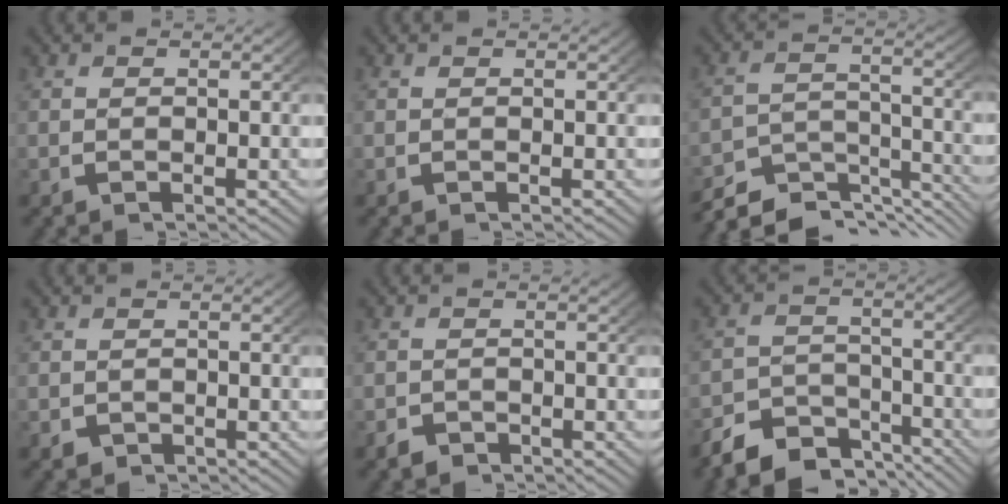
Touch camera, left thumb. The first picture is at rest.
{"total": 0.0}
{"total": 8.6, "force": [-7.6, 2.9, 2.9], "torque": [-0.037, -0.022, -0.123]}
{"total": 1.3, "force": [-0.6, 1.1, 0.2], "torque": [-0.006, -0.007, -0.006]}
{"total": 1.6, "force": [-1.3, 0.9, 0.1], "torque": [-0.003, -0.009, -0.020]}
{"total": 7.0, "force": [-5.5, 3.6, 2.4], "torque": [-0.032, -0.021, -0.094]}